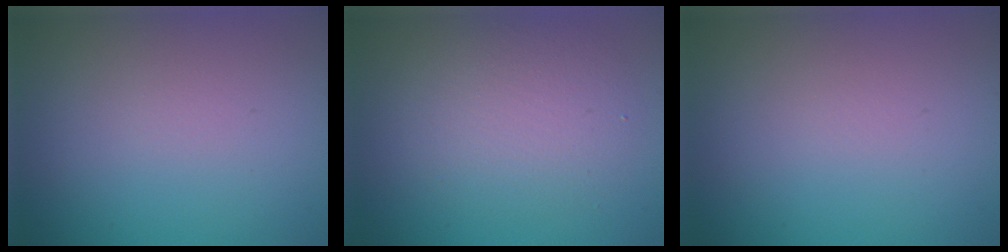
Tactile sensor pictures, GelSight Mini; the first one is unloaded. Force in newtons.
{"total": 4.0, "press": 4.0, "slide": 0.1}
{"total": 0.0}